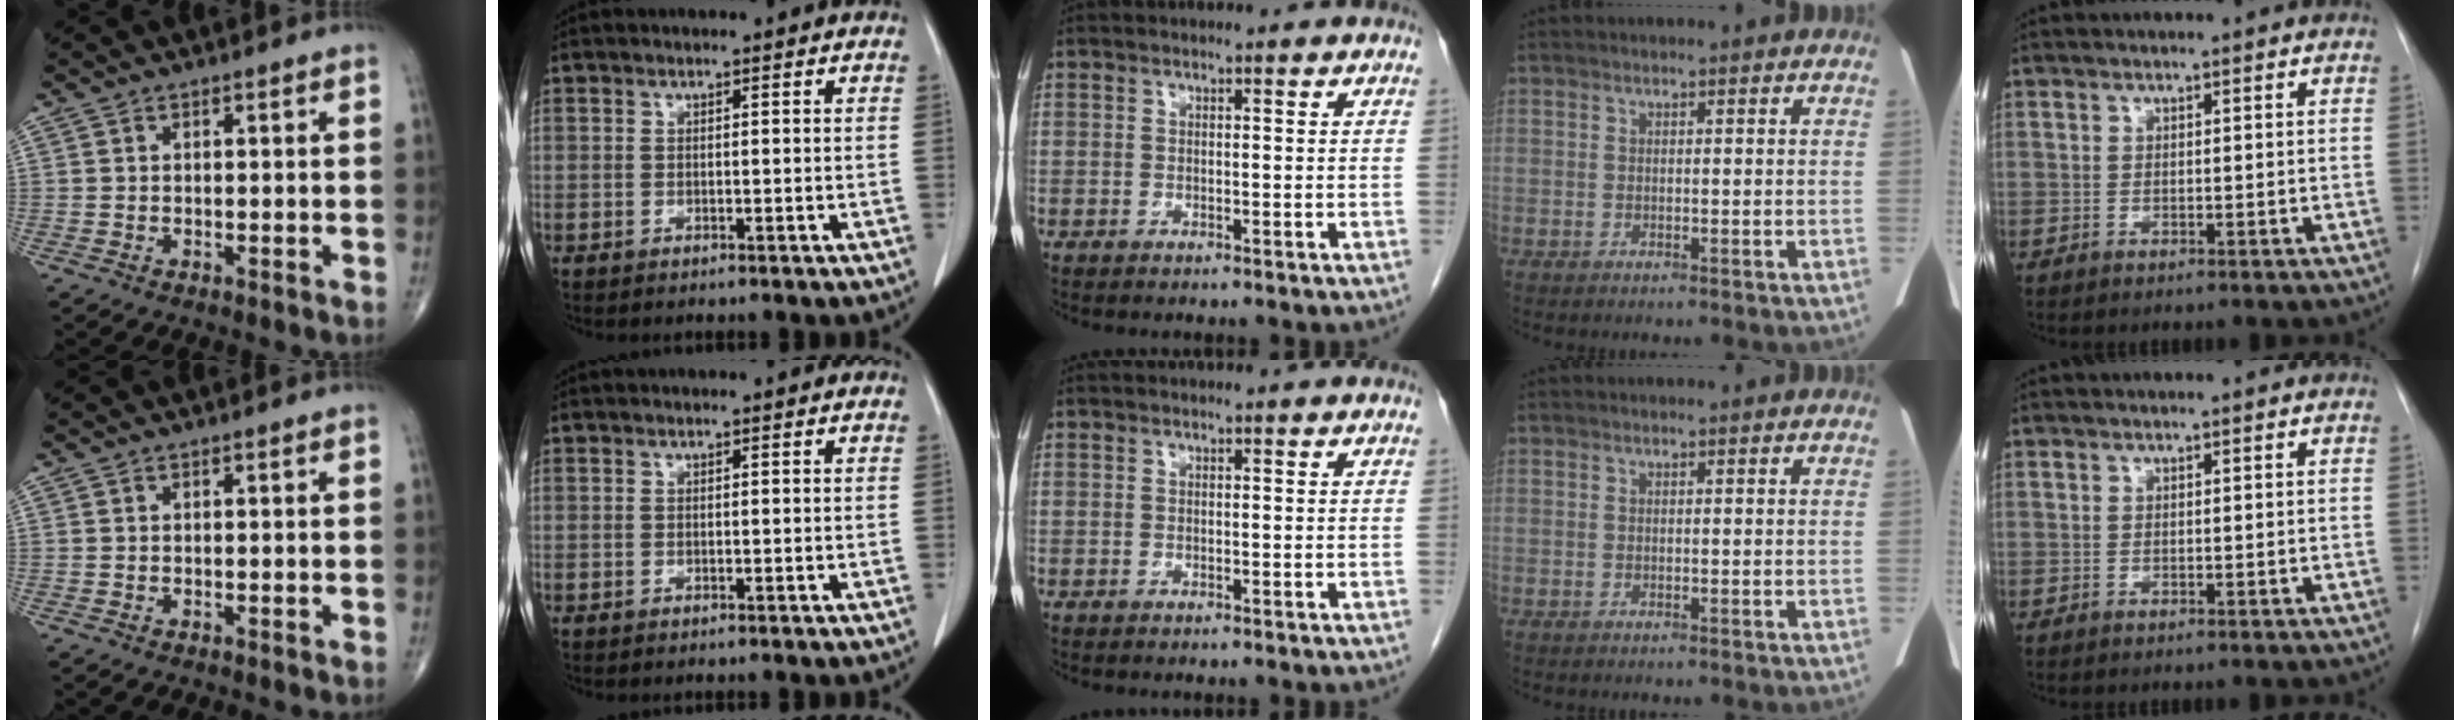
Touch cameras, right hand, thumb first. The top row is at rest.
{}